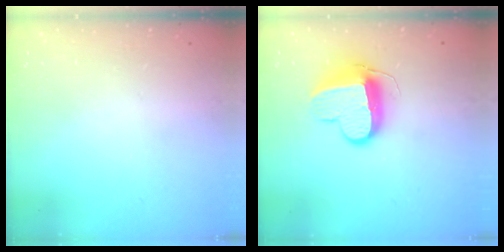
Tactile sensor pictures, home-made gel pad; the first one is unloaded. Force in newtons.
{"total": 11.3, "press": 11.3, "slide": 1.1}